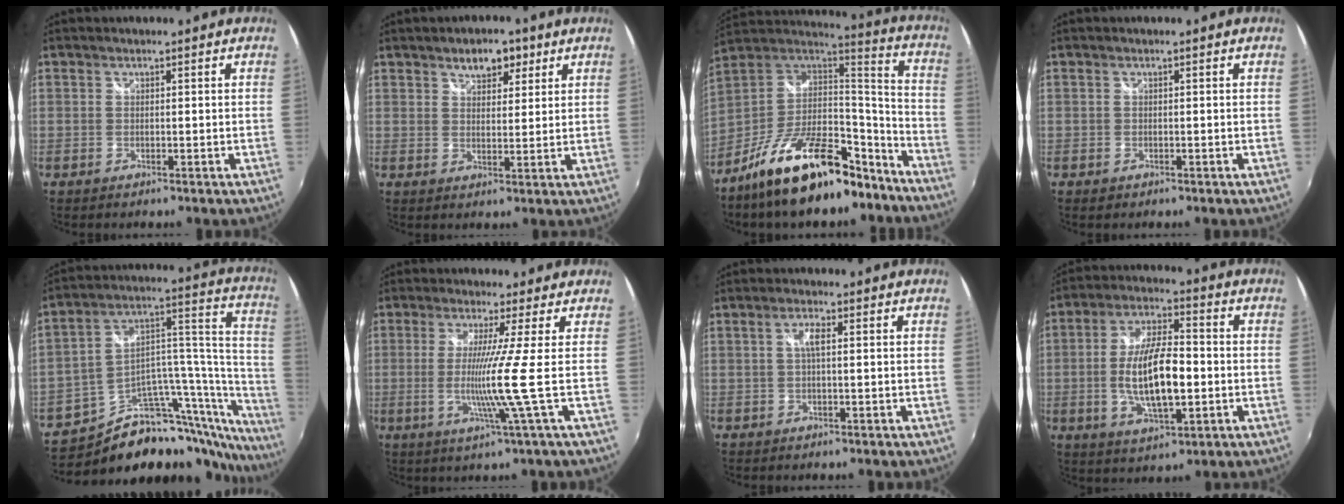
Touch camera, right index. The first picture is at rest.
{"total": 5.6, "force": [3.4, 3.2, 3.1], "torque": [-0.043, 0.012, 0.054]}
{"total": 24.0, "force": [-15.7, 9.9, 15.2], "torque": [-0.261, 0.009, -0.245]}
{"total": 0.7, "force": [-0.4, 0.6, 0.1], "torque": [-0.003, -0.004, -0.005]}
{"total": 26.7, "force": [-19.9, 11.9, 13.3], "torque": [-0.150, 0.077, -0.293]}
{"total": 8.2, "force": [-0.8, -3.3, 7.5], "torque": [-0.144, -0.020, -0.021]}
{"total": 2.5, "force": [0.3, 0.4, 2.4], "torque": [-0.047, 0.003, 0.004]}
{"total": 13.8, "force": [-2.1, 5.0, 12.7], "torque": [-0.246, -0.003, -0.032]}